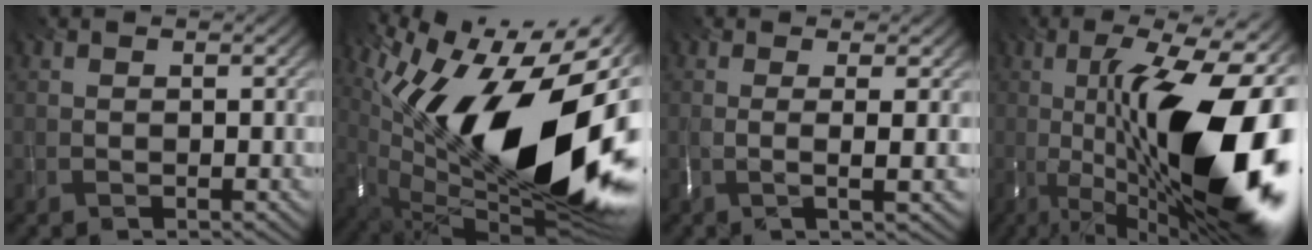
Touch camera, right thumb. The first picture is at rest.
{"total": 19.8, "force": [2.4, 9.4, 17.3], "torque": [-0.307, -0.002, 0.036]}
{"total": 3.0, "force": [0.0, 0.1, 3.0], "torque": [-0.051, 0.001, -0.007]}
{"total": 20.2, "force": [-3.4, 6.9, 18.7], "torque": [-0.280, 0.011, -0.067]}